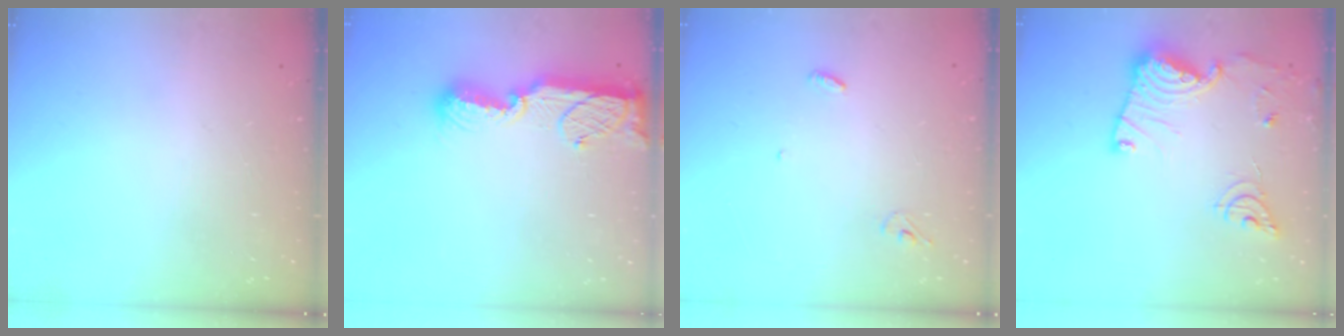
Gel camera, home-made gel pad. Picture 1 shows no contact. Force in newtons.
{"total": 11.5, "press": 11.4, "slide": 1.2}
{"total": 3.5, "press": 3.5, "slide": 0.3}
{"total": 18.4, "press": 18.3, "slide": 1.9}